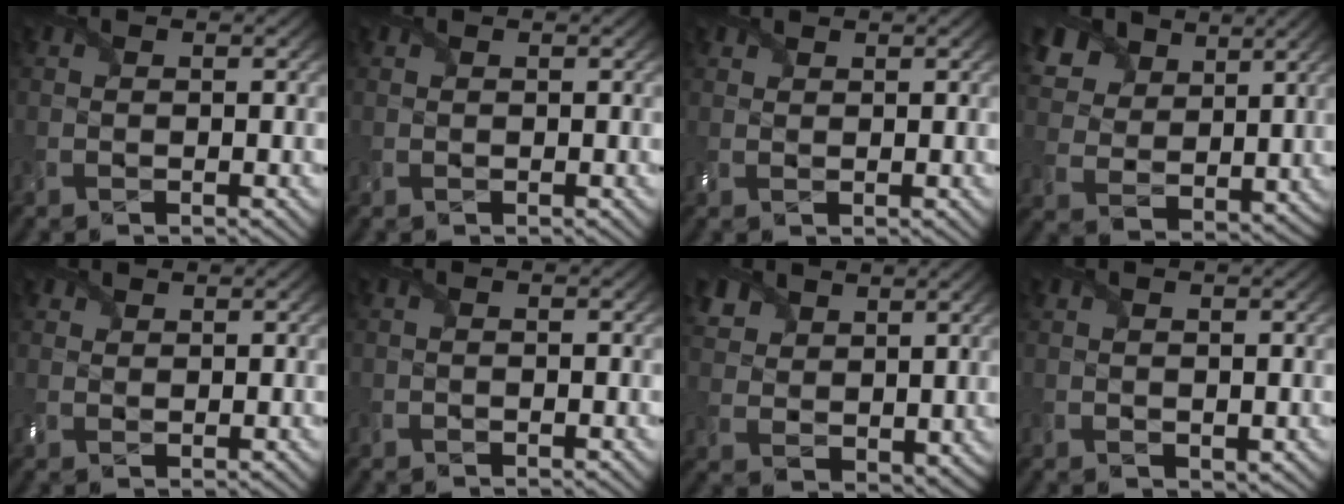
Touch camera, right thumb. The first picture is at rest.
{"total": 0.8, "force": [0.7, 0.5, 0.1], "torque": [-0.006, 0.001, 0.013]}
{"total": 2.0, "force": [1.5, 1.3, 0.5], "torque": [-0.016, 0.004, 0.034]}
{"total": 11.0, "force": [6.4, 7.1, 5.3], "torque": [-0.161, 0.008, 0.127]}
{"total": 2.4, "force": [1.8, 1.5, 0.6], "torque": [-0.018, 0.004, 0.037]}
{"total": 0.0}
{"total": 6.4, "force": [4.1, 4.1, 2.6], "torque": [-0.082, 0.000, 0.079]}
{"total": 1.2, "force": [0.8, 0.8, 0.5], "torque": [-0.012, -0.003, 0.021]}